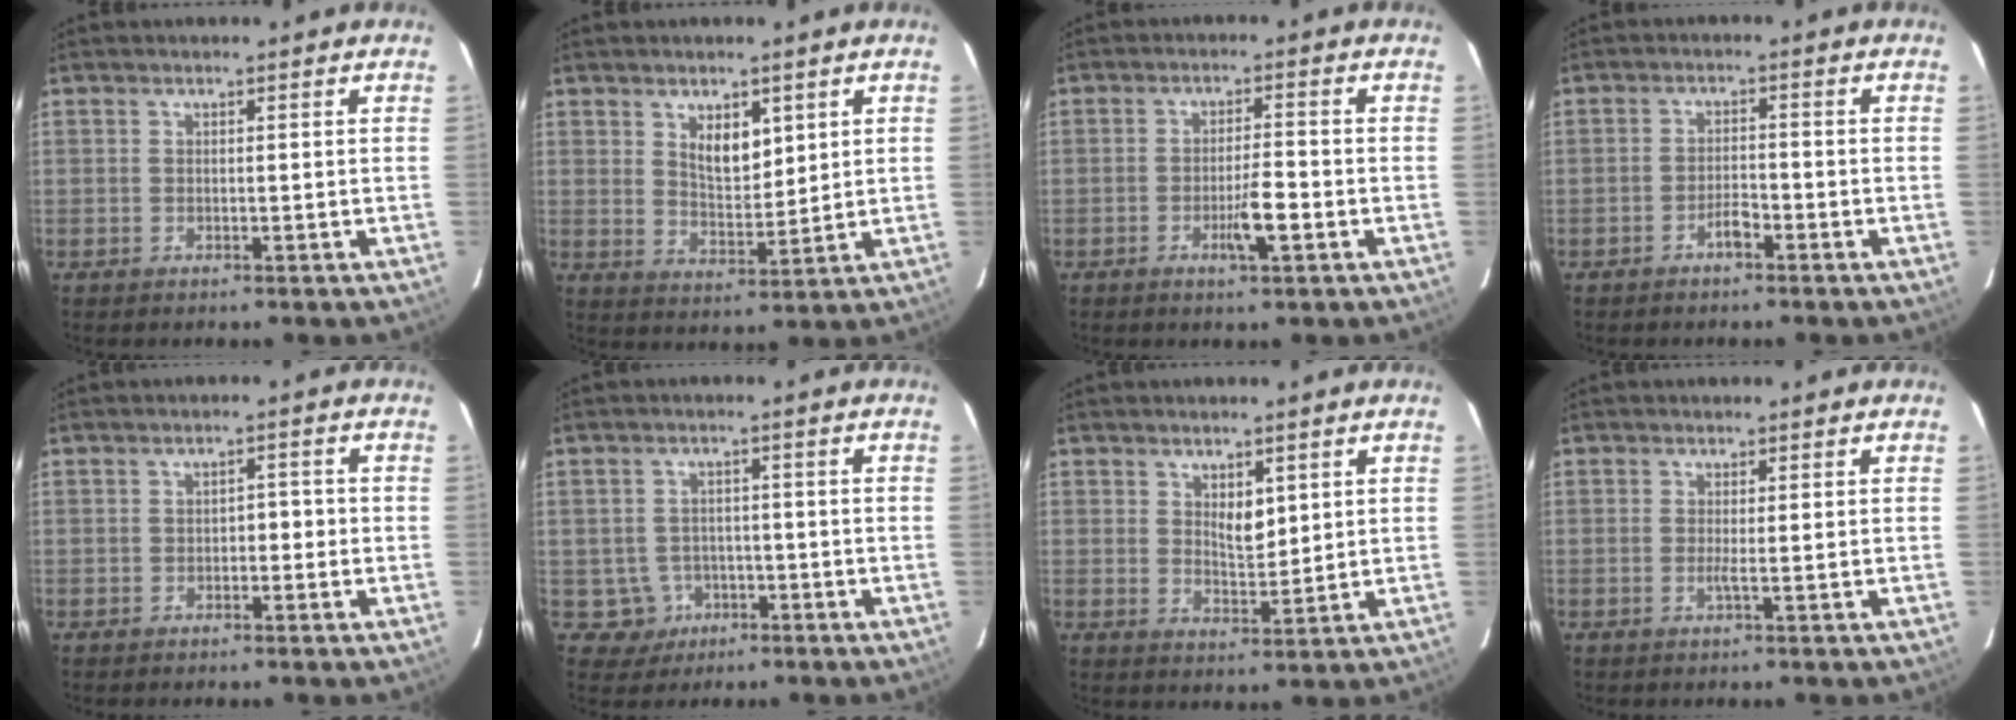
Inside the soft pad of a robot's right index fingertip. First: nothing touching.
{"total": 5.6, "force": [2.6, 2.7, 4.2], "torque": [-0.072, -0.005, 0.051]}
{"total": 4.5, "force": [-1.8, 0.4, 4.1], "torque": [-0.070, -0.003, -0.031]}
{"total": 2.4, "force": [-1.6, 0.6, 1.7], "torque": [-0.030, 0.003, -0.030]}
{"total": 1.9, "force": [-0.6, 1.1, 1.4], "torque": [-0.014, 0.010, -0.010]}
{"total": 4.5, "force": [-1.5, 4.3, -0.1], "torque": [0.007, 0.013, -0.017]}
{"total": 3.8, "force": [1.6, 1.7, 3.0], "torque": [-0.052, -0.005, 0.033]}
{"total": 0.8, "force": [-0.1, -0.3, 0.8], "torque": [-0.014, -0.001, -0.005]}